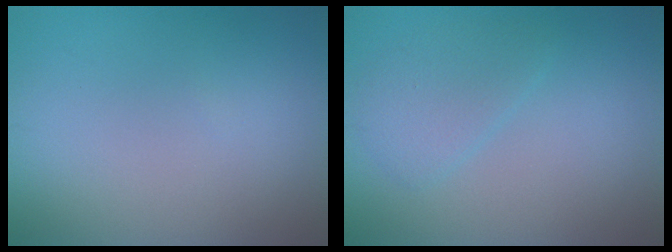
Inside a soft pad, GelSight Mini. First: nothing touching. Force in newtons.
{"total": 2.3, "press": 2.3, "slide": 0.2}